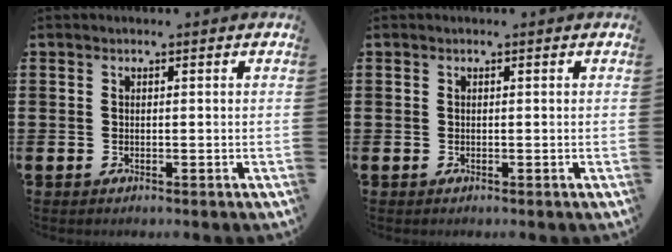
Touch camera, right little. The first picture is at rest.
{"total": 0.0}